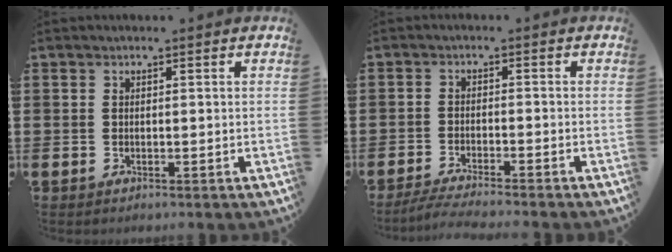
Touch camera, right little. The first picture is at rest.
{"total": 2.7, "force": [-2.4, -0.3, 1.1], "torque": [-0.015, -0.001, -0.046]}